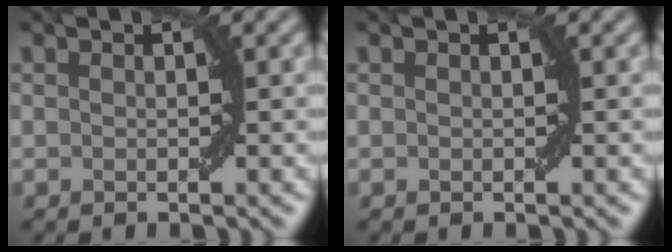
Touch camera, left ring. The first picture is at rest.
{"total": 0.0}